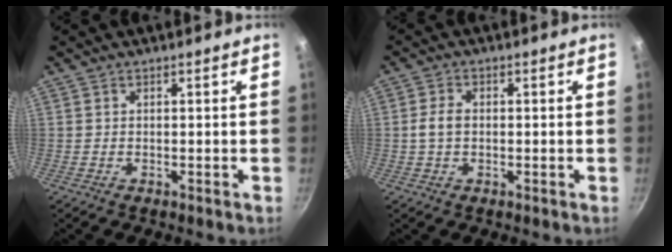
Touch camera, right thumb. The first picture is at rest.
{"total": 3.3, "force": [-0.1, 2.2, 2.5], "torque": [-0.052, 0.009, -0.005]}